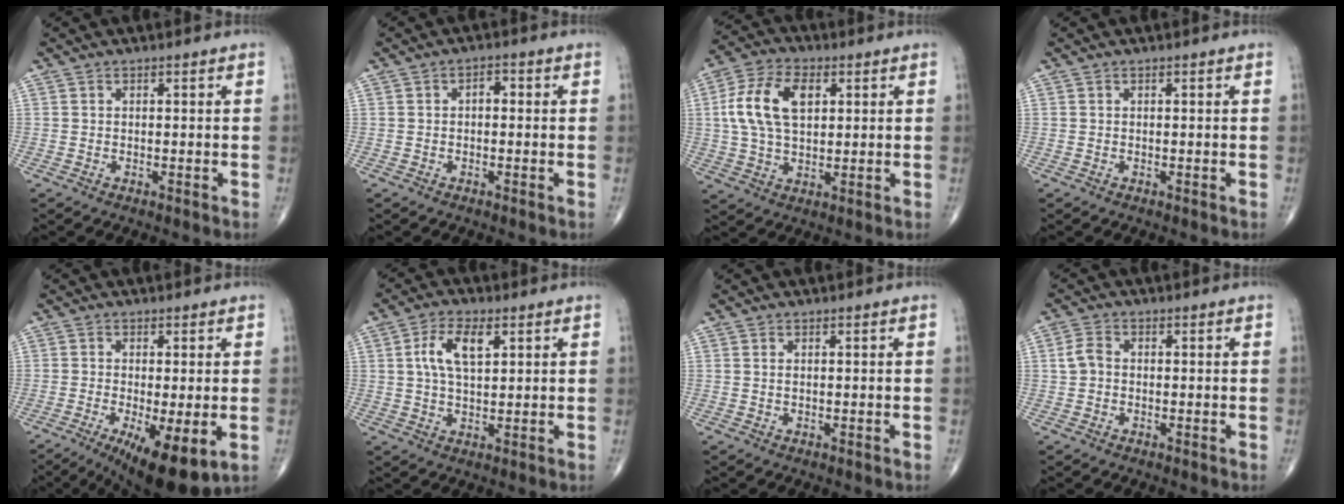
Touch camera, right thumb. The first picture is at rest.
{"total": 1.9, "force": [0.0, 1.2, 1.4], "torque": [-0.010, 0.009, -0.007]}
{"total": 12.6, "force": [2.7, 7.4, 9.9], "torque": [-0.191, 0.010, 0.049]}
{"total": 0.0}
{"total": 11.8, "force": [-4.2, 3.4, 10.5], "torque": [-0.164, -0.022, -0.057]}
{"total": 7.5, "force": [2.4, 3.6, 6.2], "torque": [-0.118, 0.000, 0.044]}
{"total": 0.5, "force": [0.2, 0.3, 0.5], "torque": [-0.011, 0.000, 0.004]}
{"total": 3.0, "force": [-0.1, 2.2, 2.1], "torque": [-0.042, 0.009, -0.006]}